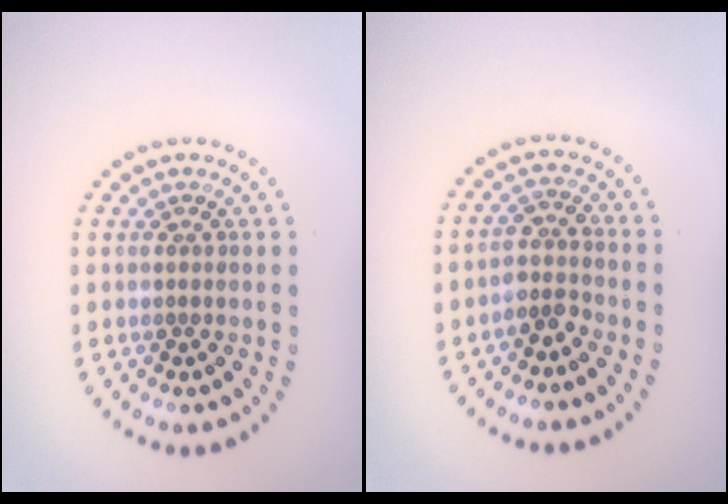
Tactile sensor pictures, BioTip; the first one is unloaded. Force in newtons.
{"total": 2.2, "press": 1.8, "slide": 1.2}